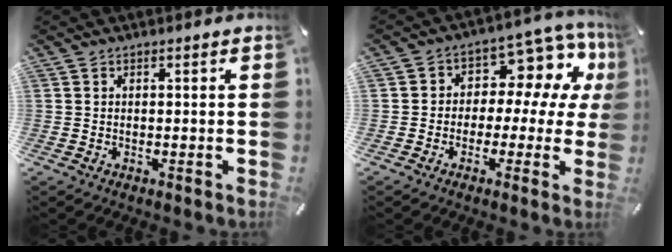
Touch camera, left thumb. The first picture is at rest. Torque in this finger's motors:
{"motor_torque": [0.34, 0.16, 0.32, 0.23, -0.10]}